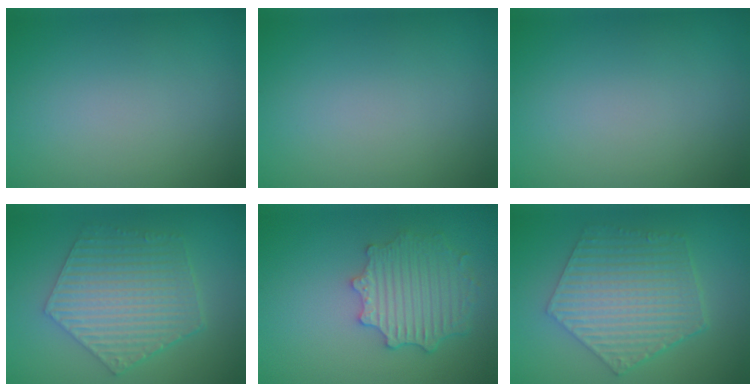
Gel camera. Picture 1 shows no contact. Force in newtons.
{"total": 0.0}
{"total": 0.0}
{"total": 6.5, "press": 4.7, "slide": 4.5}
{"total": 4.9, "press": 4.0, "slide": 2.8}
{"total": 6.6, "press": 5.0, "slide": 4.4}